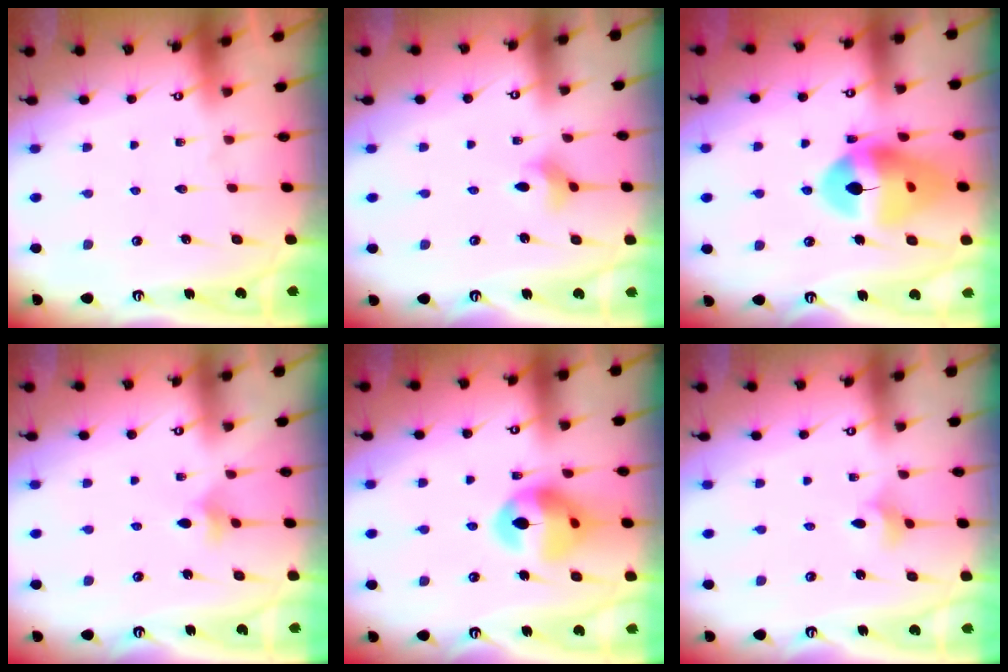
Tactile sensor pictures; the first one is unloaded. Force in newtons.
{"total": 2.8, "press": 2.8, "slide": 0.2}
{"total": 17.0, "press": 16.8, "slide": 2.1}
{"total": 4.6, "press": 4.5, "slide": 1.0}
{"total": 14.7, "press": 14.5, "slide": 2.1}
{"total": 3.2, "press": 3.1, "slide": 0.6}